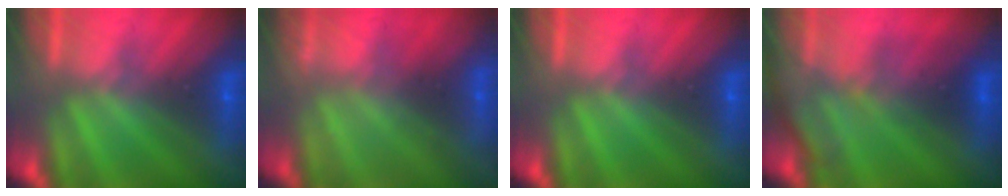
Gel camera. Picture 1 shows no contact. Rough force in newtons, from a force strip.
{"total": 2.1}
{"total": 0.0}
{"total": 2.7}